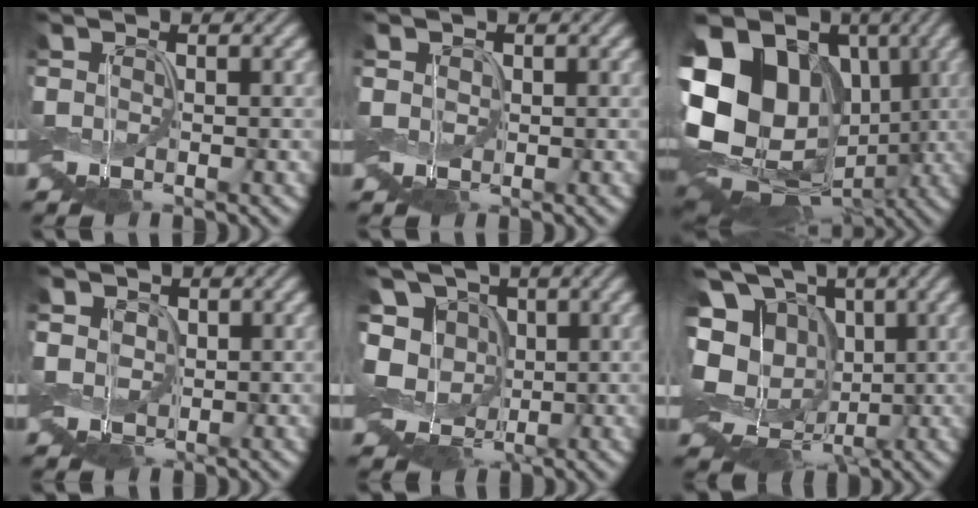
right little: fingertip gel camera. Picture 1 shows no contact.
{"total": 1.2, "force": [0.1, 1.1, 0.5], "torque": [-0.016, 0.001, -0.003]}
{"total": 17.1, "force": [0.2, 13.6, 10.3], "torque": [-0.185, 0.018, 0.013]}
{"total": 2.5, "force": [0.1, 2.1, 1.2], "torque": [-0.029, 0.000, -0.006]}
{"total": 8.2, "force": [-0.1, 6.9, 4.4], "torque": [-0.090, 0.006, -0.026]}
{"total": 14.3, "force": [1.9, 11.7, 8.1], "torque": [-0.190, 0.001, 0.027]}